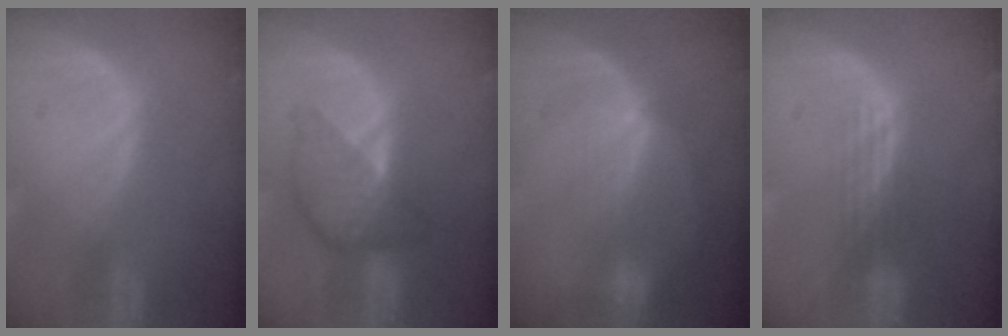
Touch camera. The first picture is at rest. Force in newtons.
{"total": 6.1, "press": 6.1, "slide": 0.4}
{"total": 3.8, "press": 3.6, "slide": 1.2}
{"total": 3.0, "press": 2.6, "slide": 1.4}